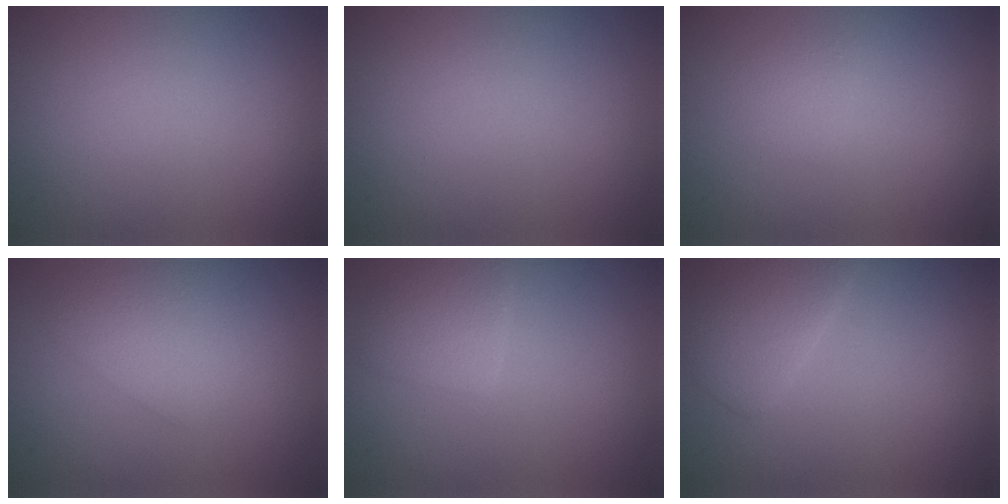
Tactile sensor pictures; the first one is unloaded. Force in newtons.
{"total": 0.0}
{"total": 1.1, "press": 1.0, "slide": 0.1}
{"total": 2.5, "press": 2.5, "slide": 0.1}
{"total": 2.5, "press": 2.5, "slide": 0.1}
{"total": 2.7, "press": 2.7, "slide": 0.1}